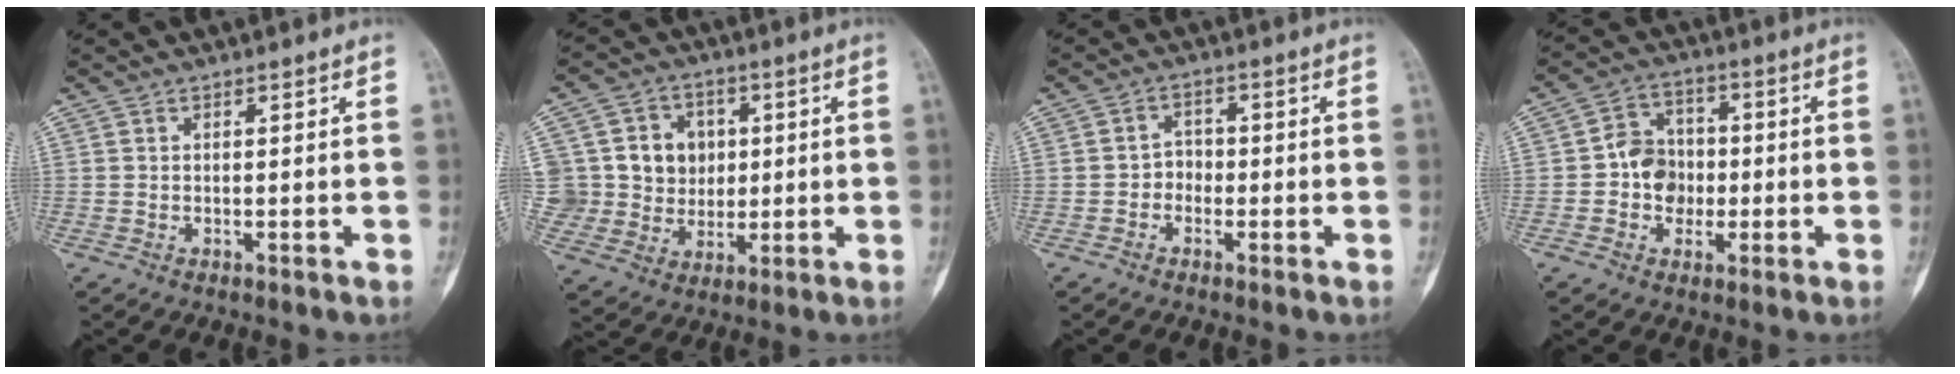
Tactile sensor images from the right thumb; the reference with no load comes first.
{"total": 13.0, "force": [2.2, 12.1, 4.1], "torque": [-0.027, 0.021, 0.052]}
{"total": 3.0, "force": [-1.2, 2.6, 1.0], "torque": [0.010, 0.015, -0.032]}
{"total": 7.1, "force": [-0.9, 6.1, 3.5], "torque": [-0.021, 0.019, -0.026]}